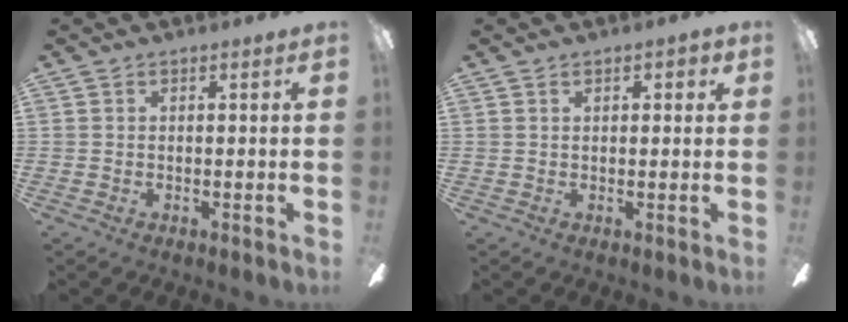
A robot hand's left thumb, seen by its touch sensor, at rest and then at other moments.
{"total": 2.5, "force": [1.1, 1.2, 1.9], "torque": [-0.022, -0.002, 0.014]}